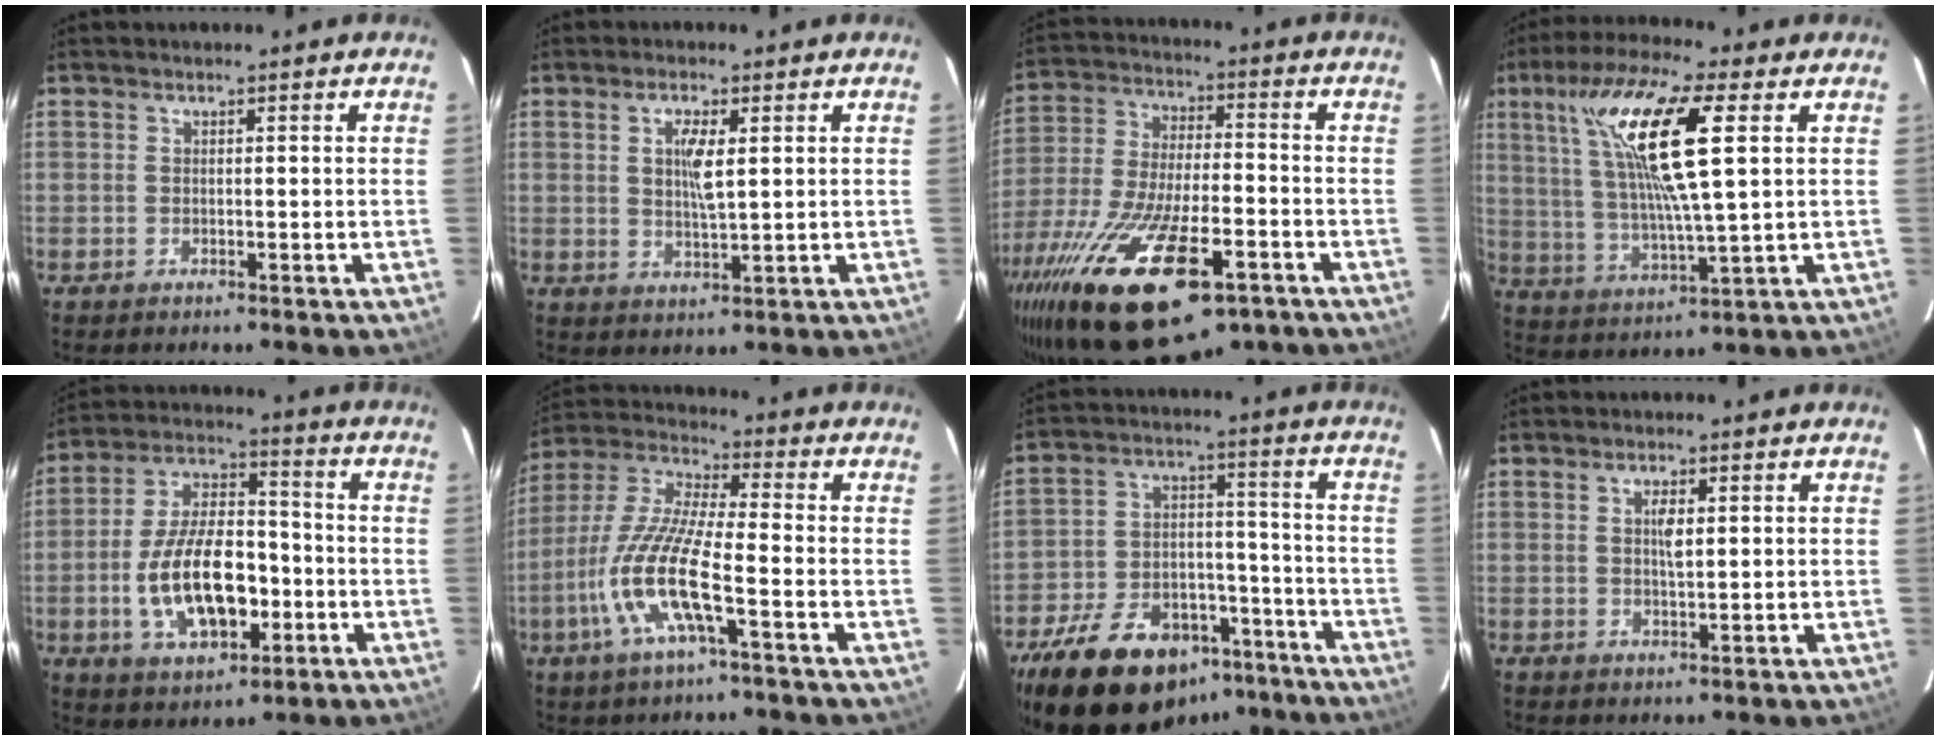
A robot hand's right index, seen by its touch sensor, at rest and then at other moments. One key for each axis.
{"total": 4.9, "fx": 1.3, "fy": 1.5, "fz": 4.5, "tx": -0.081, "ty": -0.001, "tz": 0.027}
{"total": 27.7, "fx": -16.8, "fy": 10.4, "fz": 19.4, "tx": -0.405, "ty": -0.065, "tz": -0.276}
{"total": 17.2, "fx": 5.8, "fy": 3.1, "fz": 15.9, "tx": -0.299, "ty": 0.008, "tz": 0.111}
{"total": 16.7, "fx": -4.3, "fy": 8.6, "fz": 13.6, "tx": -0.271, "ty": 0.009, "tz": -0.061}
{"total": 14.2, "fx": -5.3, "fy": 2.1, "fz": 13.0, "tx": -0.273, "ty": -0.008, "tz": -0.109}
{"total": 24.1, "fx": -16.9, "fy": 12.5, "fz": 11.8, "tx": -0.241, "ty": 0.024, "tz": -0.242}
{"total": 2.8, "fx": 0.7, "fy": 0.9, "fz": 2.5, "tx": -0.044, "ty": 0.000, "tz": 0.013}